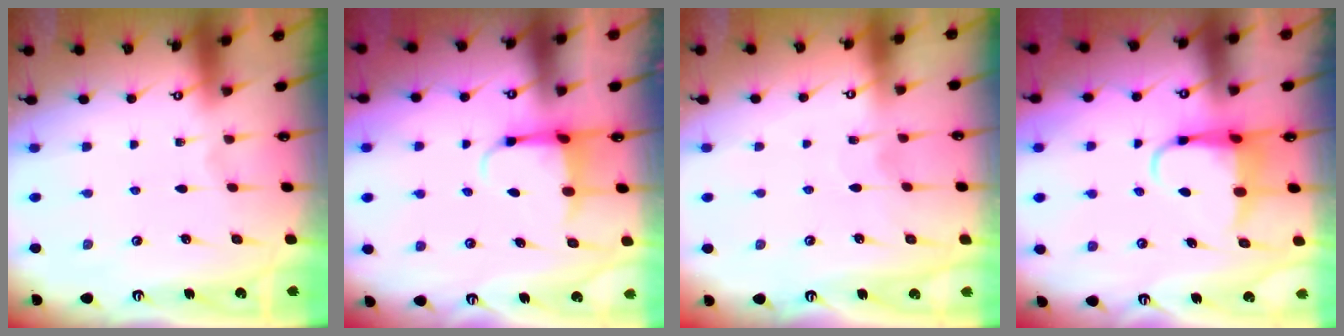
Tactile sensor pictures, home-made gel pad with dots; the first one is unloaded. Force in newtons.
{"total": 3.9, "press": 3.7, "slide": 1.0}
{"total": 5.8, "press": 5.8, "slide": 0.6}
{"total": 5.8, "press": 5.8, "slide": 0.6}